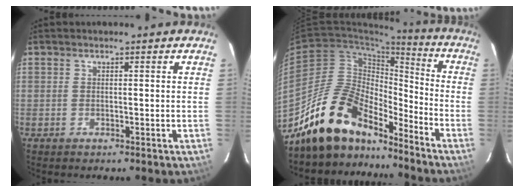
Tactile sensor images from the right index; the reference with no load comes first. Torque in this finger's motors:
{"motor_torque": [0.73, -0.76, 1.05, 0.21]}